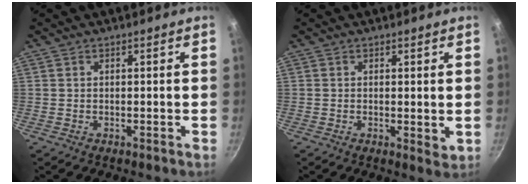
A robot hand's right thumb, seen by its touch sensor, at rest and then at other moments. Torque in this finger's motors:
{"motor_torque": [-0.67, -0.13, -0.19, -0.03, 0.04]}